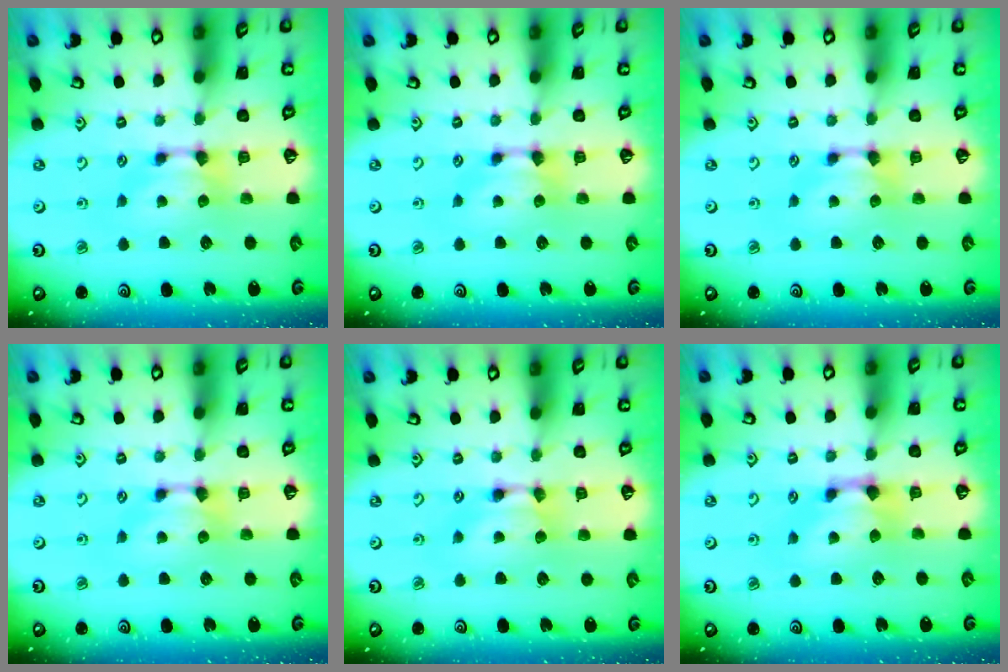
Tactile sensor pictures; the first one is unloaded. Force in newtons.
{"total": 0.0}
{"total": 0.0}
{"total": 0.0}
{"total": 1.7, "press": 1.7, "slide": 0.2}
{"total": 1.3, "press": 0.5, "slide": 1.2}